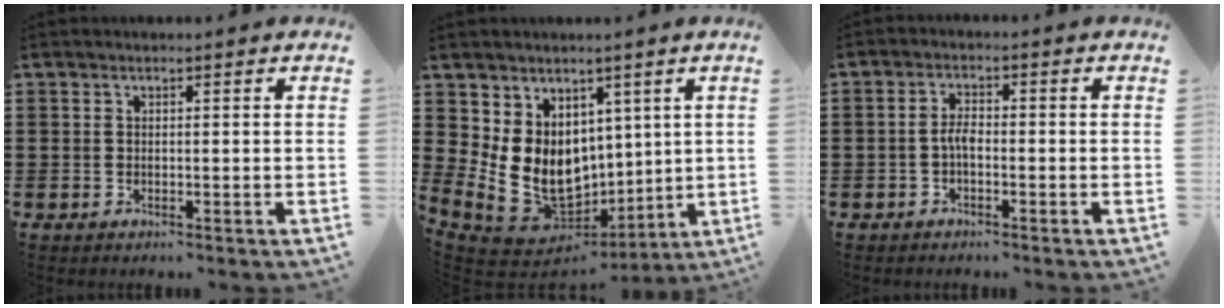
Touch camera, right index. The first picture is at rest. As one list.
[{"total": 12.7, "force": [1.2, 10.4, 7.2], "torque": [-0.181, -0.033, 0.032]}, {"total": 2.4, "force": [-0.7, 1.0, 2.0], "torque": [-0.048, 0.000, -0.017]}]